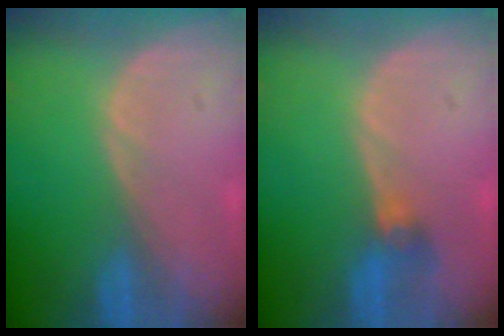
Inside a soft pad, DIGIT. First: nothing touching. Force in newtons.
{"total": 2.8, "press": 2.6, "slide": 1.0}